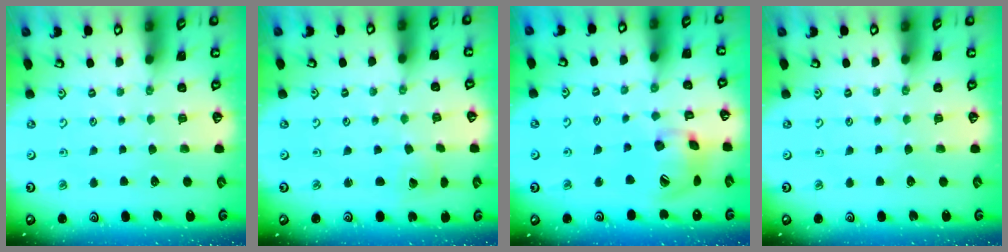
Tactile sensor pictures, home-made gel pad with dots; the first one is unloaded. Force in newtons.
{"total": 2.3, "press": 2.3, "slide": 0.2}
{"total": 16.1, "press": 15.9, "slide": 2.3}
{"total": 0.0}